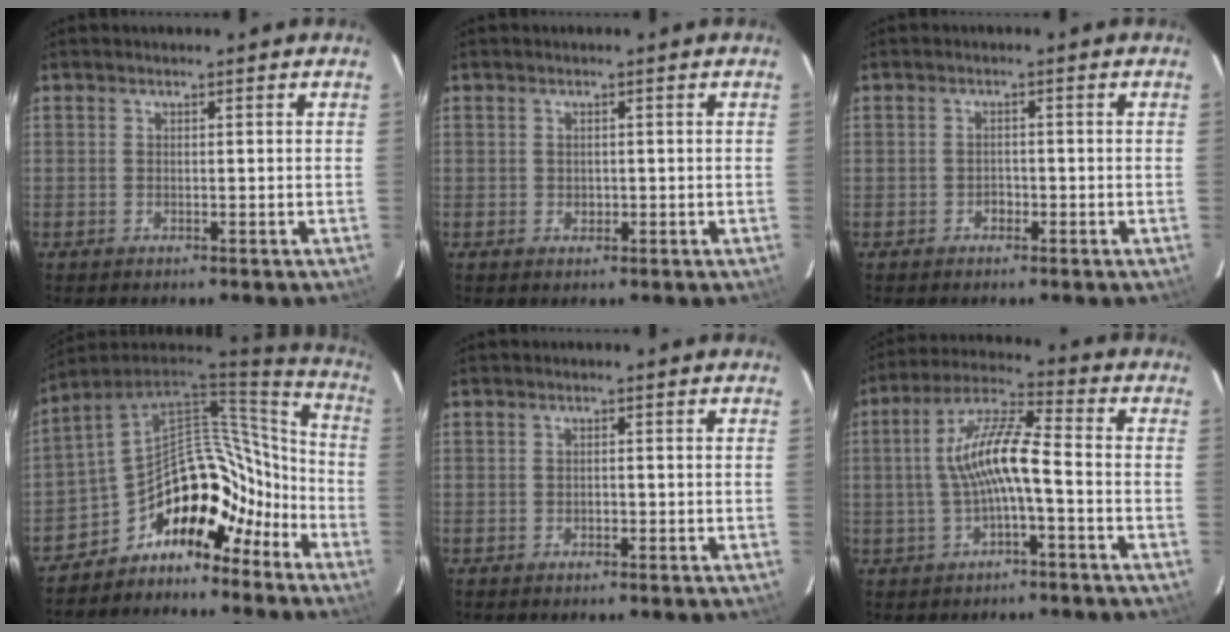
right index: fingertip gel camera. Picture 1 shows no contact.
{"total": 1.1, "force": [0.0, 0.9, 0.5], "torque": [-0.008, 0.002, 0.001]}
{"total": 1.4, "force": [-0.8, 1.1, 0.5], "torque": [-0.009, 0.004, -0.011]}
{"total": 17.0, "force": [-11.4, 10.4, 7.3], "torque": [-0.112, 0.070, -0.175]}
{"total": 0.6, "force": [-0.3, 0.4, 0.3], "torque": [-0.005, 0.002, -0.005]}
{"total": 10.1, "force": [-1.5, 2.0, 9.8], "torque": [-0.196, 0.020, -0.027]}